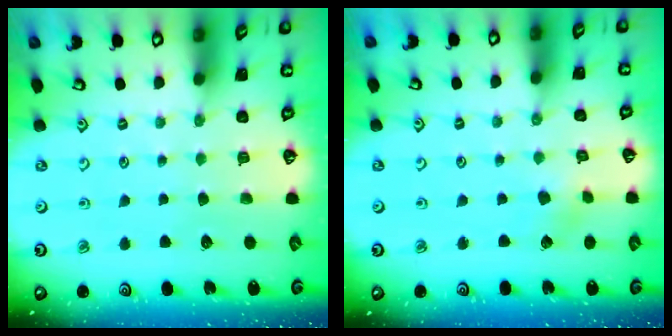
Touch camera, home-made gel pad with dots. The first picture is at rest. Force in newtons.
{"total": 2.4, "press": 2.4, "slide": 0.6}